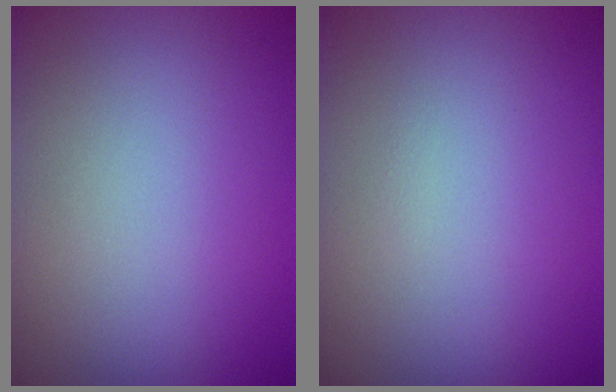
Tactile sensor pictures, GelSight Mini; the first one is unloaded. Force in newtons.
{"total": 0.0}